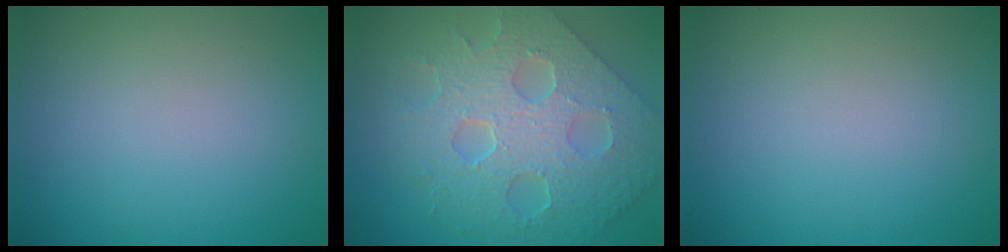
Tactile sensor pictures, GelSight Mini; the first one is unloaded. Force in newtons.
{"total": 8.8, "press": 6.8, "slide": 5.6}
{"total": 0.0}